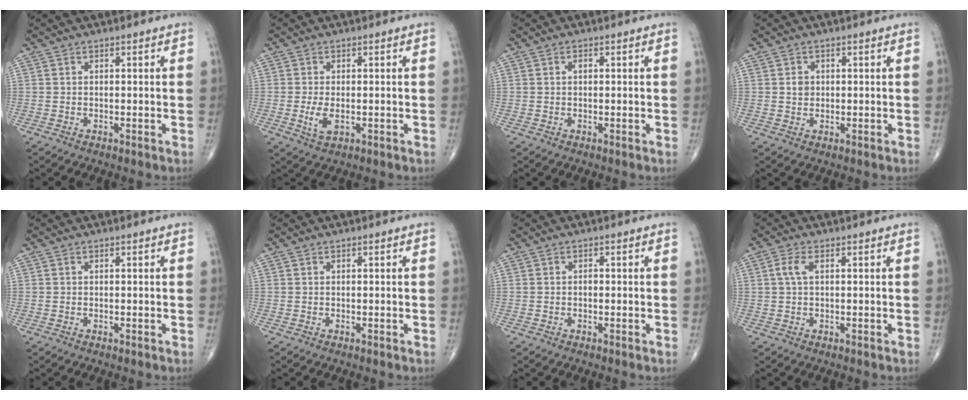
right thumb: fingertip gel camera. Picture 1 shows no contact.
{"total": 3.5, "force": [-0.6, 1.7, 2.9], "torque": [-0.060, -0.006, -0.009]}
{"total": 0.9, "force": [0.2, 0.5, 0.7], "torque": [-0.009, 0.002, 0.001]}
{"total": 2.0, "force": [0.3, 1.7, 0.9], "torque": [-0.008, 0.001, 0.005]}
{"total": 0.0}
{"total": 0.0}
{"total": 0.6, "force": [-0.2, 0.4, 0.4], "torque": [-0.004, 0.002, -0.006]}
{"total": 2.8, "force": [0.7, 1.2, 2.5], "torque": [-0.063, 0.010, 0.014]}